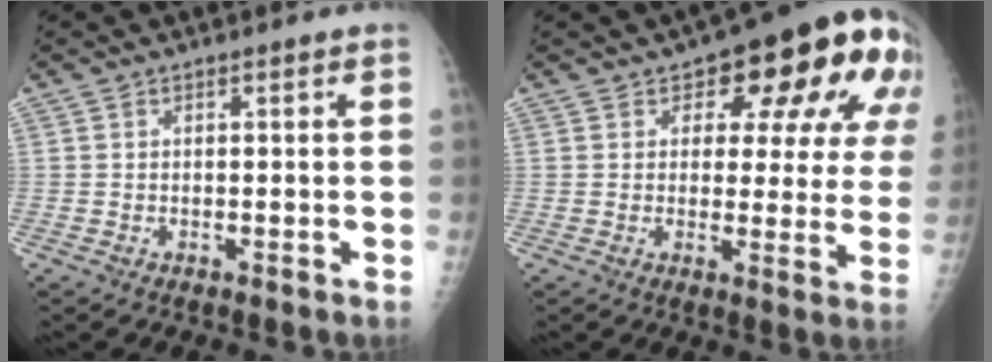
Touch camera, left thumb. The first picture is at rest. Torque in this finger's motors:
{"motor_torque": [0.07, 0.75, 0.31, -0.17, 0.08]}